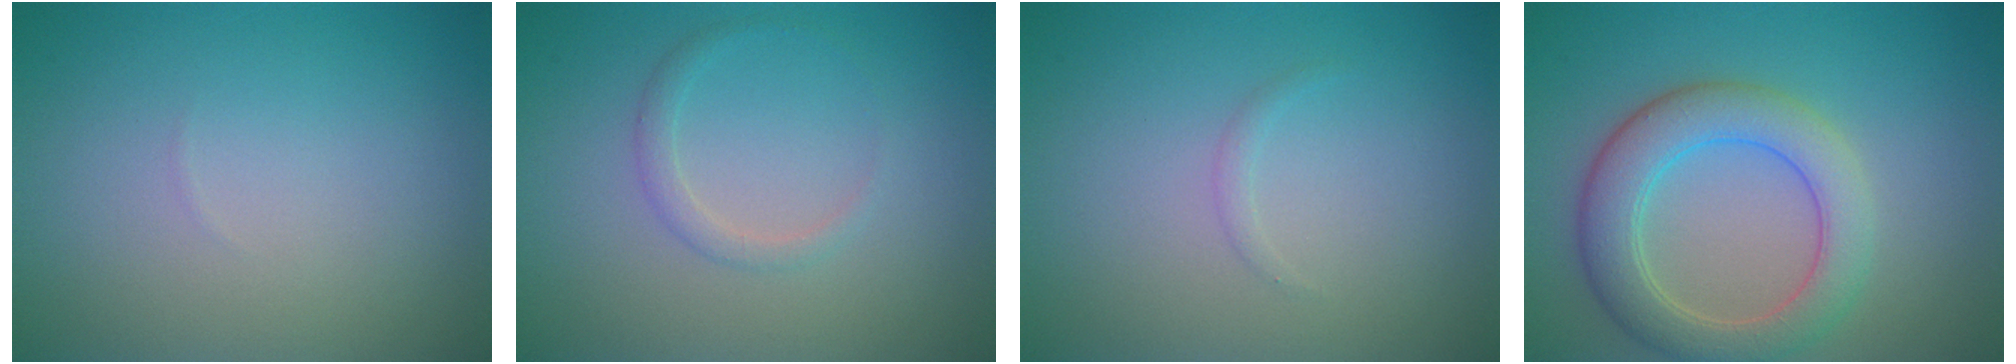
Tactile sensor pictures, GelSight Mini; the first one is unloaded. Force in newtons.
{"total": 1.2, "press": 1.2, "slide": 0.1}
{"total": 0.5, "press": 0.5, "slide": 0.0}
{"total": 5.4, "press": 5.4, "slide": 0.4}